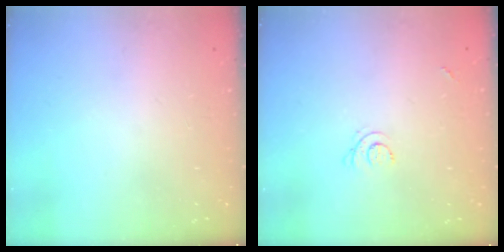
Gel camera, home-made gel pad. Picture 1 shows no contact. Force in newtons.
{"total": 3.4, "press": 3.3, "slide": 0.8}